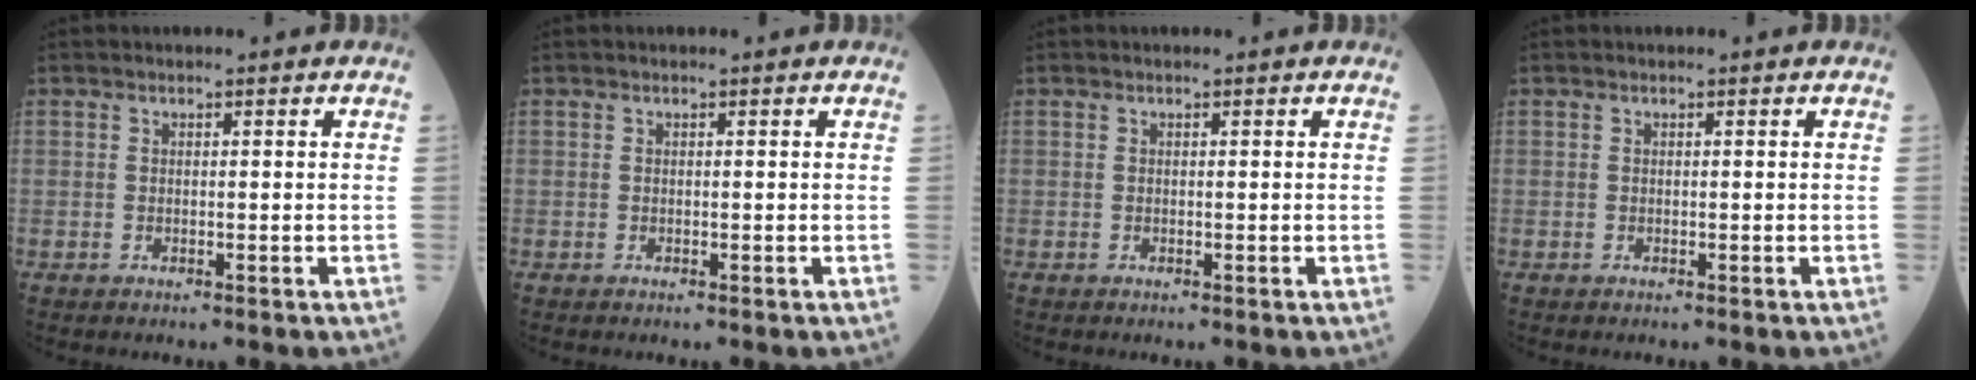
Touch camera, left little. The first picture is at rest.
{"total": 0.0}
{"total": 0.0}
{"total": 0.0}